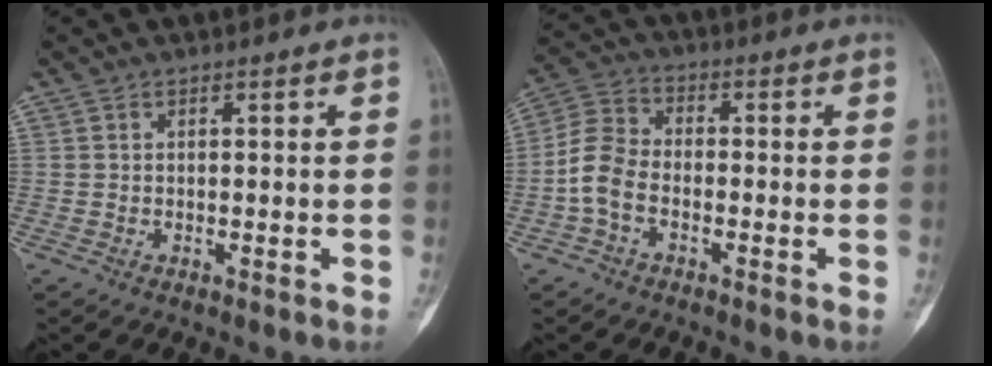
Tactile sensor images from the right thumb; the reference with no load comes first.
{"total": 7.2, "force": [-2.3, 4.7, 4.9], "torque": [-0.098, 0.026, -0.058]}